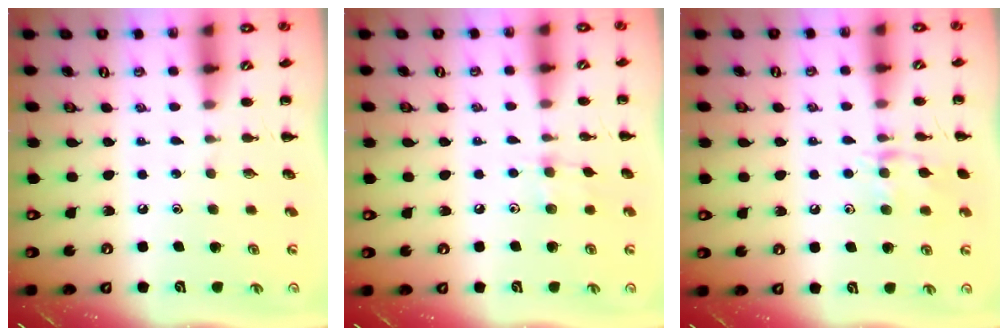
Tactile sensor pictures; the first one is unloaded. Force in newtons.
{"total": 5.5, "press": 5.2, "slide": 1.7}
{"total": 9.7, "press": 9.7, "slide": 0.8}